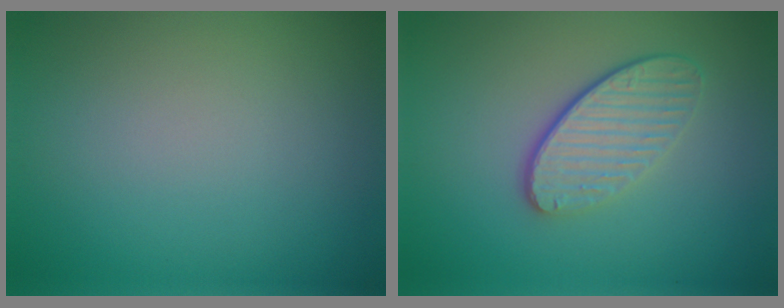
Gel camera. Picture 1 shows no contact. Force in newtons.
{"total": 3.7, "press": 2.9, "slide": 2.3}